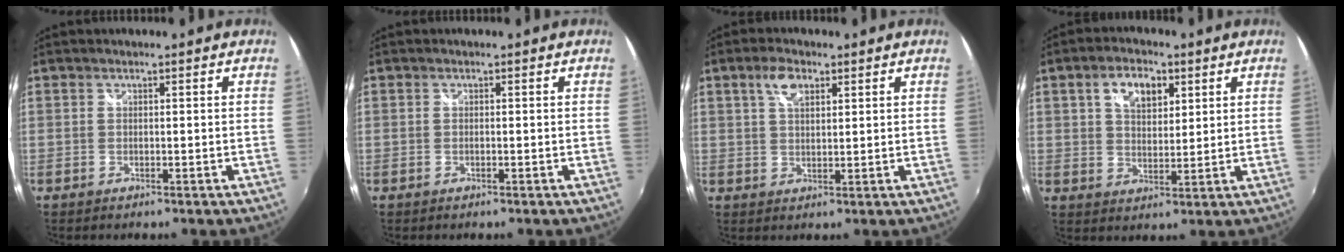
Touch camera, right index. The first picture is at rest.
{"total": 0.0}
{"total": 4.7, "force": [2.4, 2.3, 3.3], "torque": [-0.059, 0.009, 0.043]}
{"total": 7.3, "force": [3.2, 4.2, 5.0], "torque": [-0.084, 0.016, 0.054]}